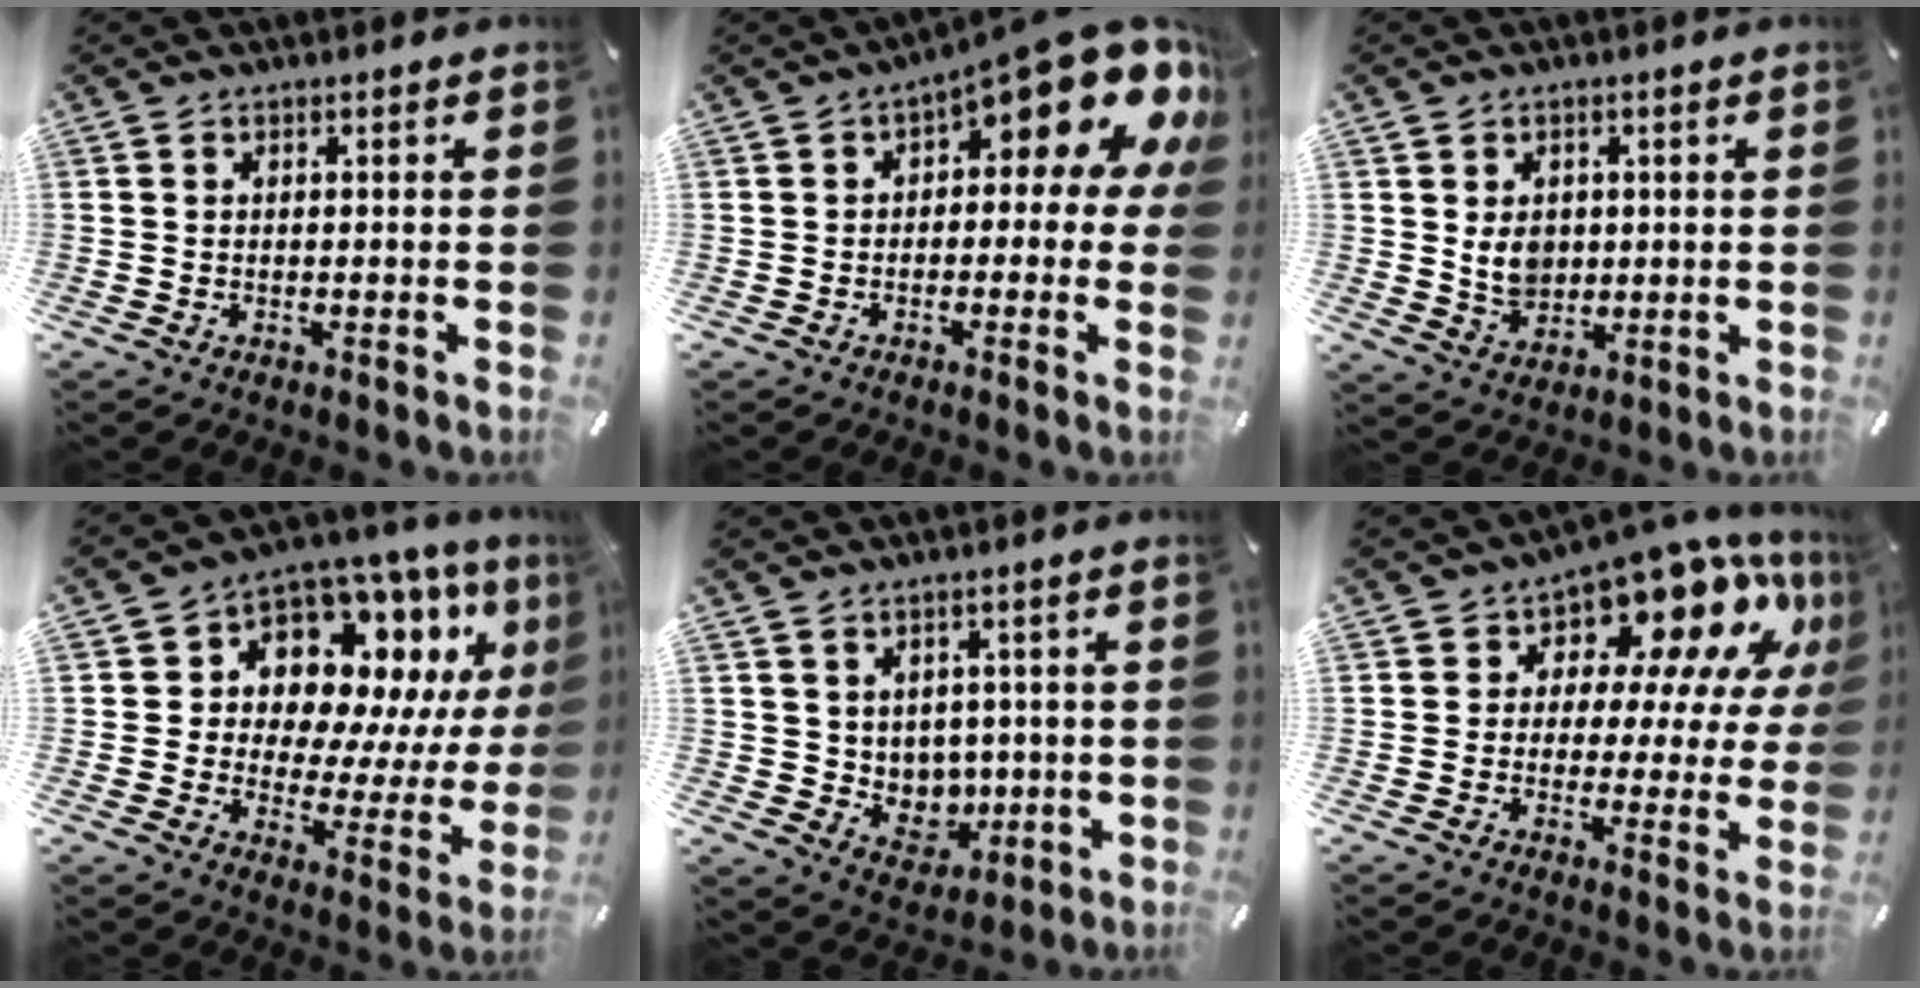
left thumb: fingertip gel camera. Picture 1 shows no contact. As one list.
[{"total": 16.0, "force": [8.4, 5.6, 12.4], "torque": [-0.163, -0.070, 0.136]}, {"total": 6.3, "force": [1.2, 5.5, 2.8], "torque": [-0.040, -0.005, 0.018]}, {"total": 13.6, "force": [8.3, 8.7, 6.5], "torque": [-0.107, -0.073, 0.150]}, {"total": 7.1, "force": [3.7, 6.0, 0.1], "torque": [-0.009, -0.036, 0.077]}, {"total": 13.9, "force": [9.4, 7.0, 7.5], "torque": [-0.114, -0.074, 0.158]}]